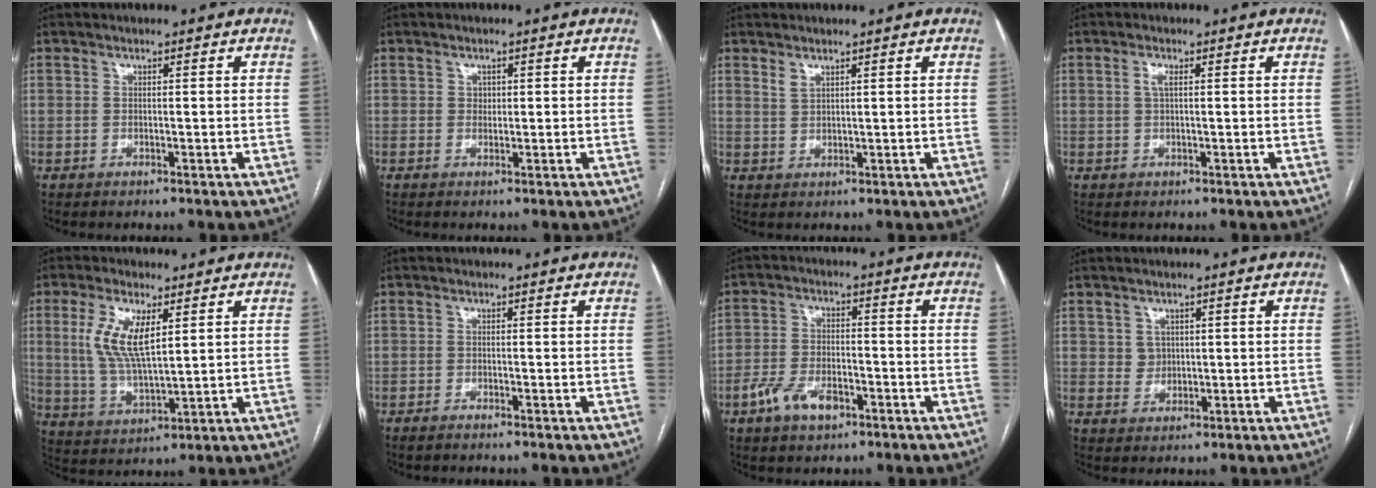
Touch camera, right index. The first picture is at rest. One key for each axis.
{"total": 1.2, "fx": 0.3, "fy": 1.1, "fz": 0.6, "tx": -0.008, "ty": 0.000, "tz": 0.003}
{"total": 1.4, "fx": 1.2, "fy": 0.4, "fz": 0.7, "tx": -0.011, "ty": -0.001, "tz": 0.026}
{"total": 1.4, "fx": 0.4, "fy": 0.4, "fz": 1.3, "tx": -0.029, "ty": 0.002, "tz": 0.005}
{"total": 9.1, "fx": 3.0, "fy": 2.7, "fz": 8.1, "tx": -0.174, "ty": 0.002, "tz": 0.063}
{"total": 1.2, "fx": -1.1, "fy": 0.1, "fz": 0.5, "tx": -0.010, "ty": -0.001, "tz": -0.016}
{"total": 6.9, "fx": -3.7, "fy": 3.4, "fz": 4.7, "tx": -0.096, "ty": 0.009, "tz": -0.065}
{"total": 2.1, "fx": 0.7, "fy": 2.0, "fz": 0.5, "tx": -0.008, "ty": -0.001, "tz": 0.014}